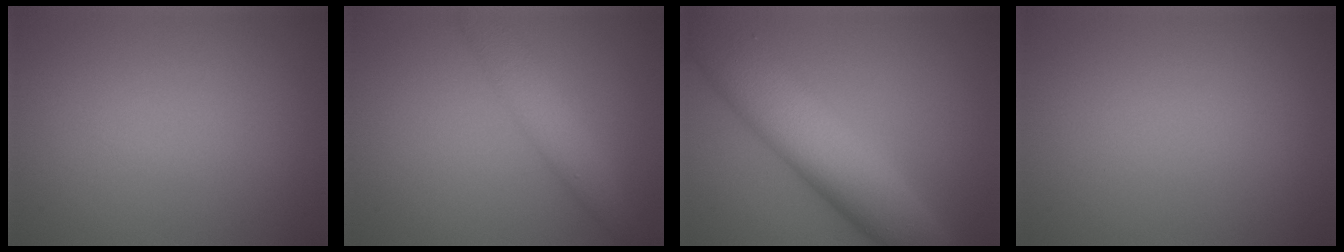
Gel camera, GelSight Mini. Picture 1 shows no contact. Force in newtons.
{"total": 3.7, "press": 3.7, "slide": 0.1}
{"total": 10.2, "press": 10.2, "slide": 0.3}
{"total": 0.0}